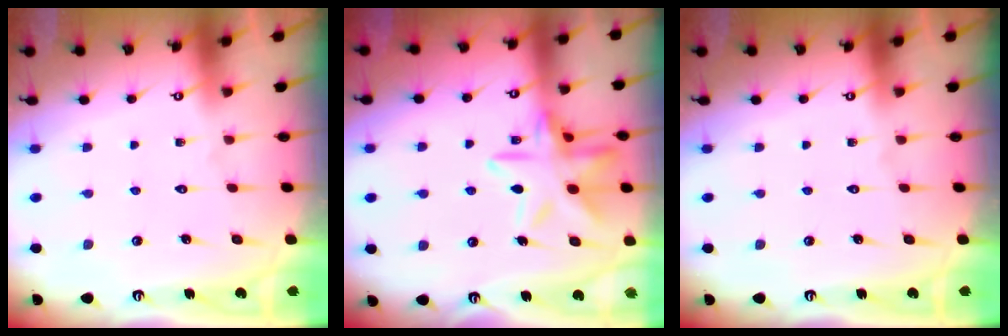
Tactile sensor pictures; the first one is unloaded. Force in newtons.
{"total": 15.3, "press": 15.2, "slide": 1.2}
{"total": 0.0}